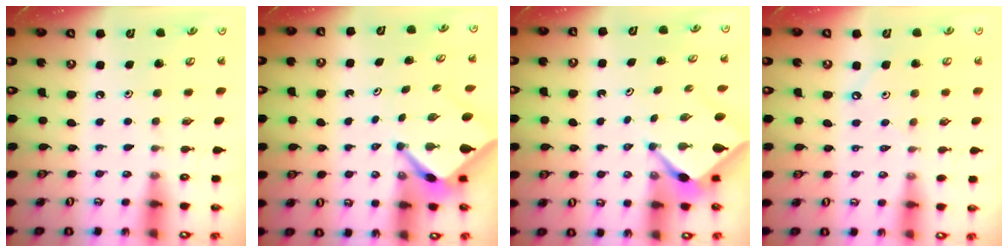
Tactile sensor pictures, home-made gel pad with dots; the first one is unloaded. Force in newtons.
{"total": 3.6, "press": 3.6, "slide": 0.2}
{"total": 2.9, "press": 2.9, "slide": 0.4}
{"total": 2.4, "press": 2.3, "slide": 0.4}